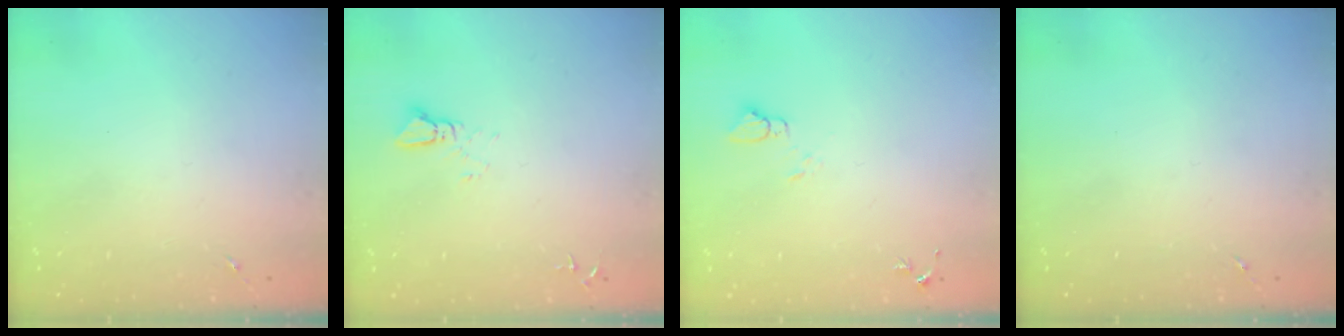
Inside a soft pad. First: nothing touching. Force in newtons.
{"total": 2.4, "press": 2.4, "slide": 0.1}
{"total": 3.9, "press": 3.9, "slide": 0.4}
{"total": 0.0}